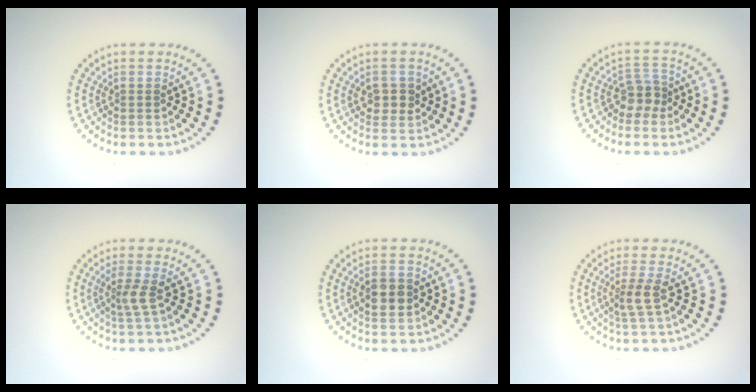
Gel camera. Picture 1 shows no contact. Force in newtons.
{"total": 2.2, "press": 2.1, "slide": 0.7}
{"total": 2.2, "press": 1.7, "slide": 1.5}
{"total": 1.9, "press": 1.4, "slide": 1.3}
{"total": 2.6, "press": 2.6, "slide": 0.3}
{"total": 2.1, "press": 1.6, "slide": 1.4}